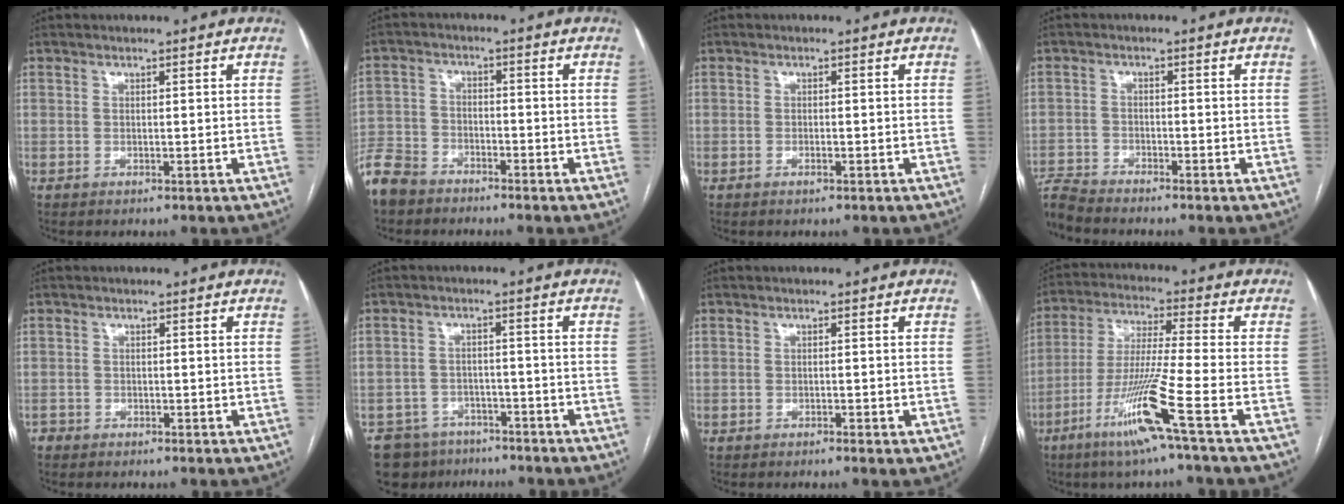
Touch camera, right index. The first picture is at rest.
{"total": 6.9, "force": [-5.8, 3.5, 1.5], "torque": [-0.039, -0.009, -0.118]}
{"total": 0.8, "force": [-0.4, 0.2, 0.7], "torque": [-0.016, -0.001, -0.007]}
{"total": 4.3, "force": [-4.3, -0.5, 0.3], "torque": [-0.006, -0.013, -0.083]}
{"total": 1.1, "force": [-0.7, 0.8, -0.2], "torque": [0.003, 0.005, -0.017]}
{"total": 8.3, "force": [-6.5, 5.1, 0.9], "torque": [-0.014, 0.008, -0.095]}
{"total": 1.3, "force": [-0.6, 0.2, 1.1], "torque": [-0.017, -0.001, -0.009]}
{"total": 12.7, "force": [-6.3, -2.0, 10.8], "torque": [-0.213, -0.029, -0.124]}